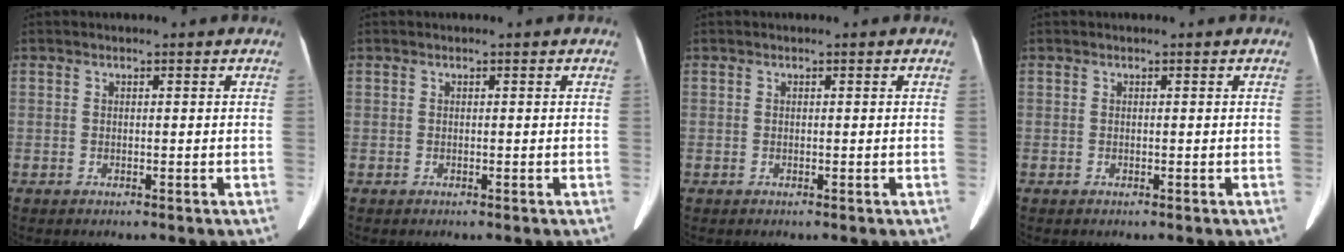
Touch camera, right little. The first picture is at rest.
{"total": 0.0}
{"total": 0.0}
{"total": 0.0}